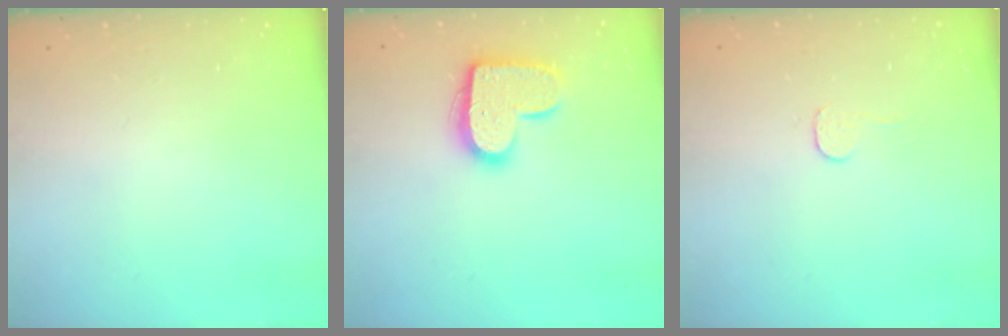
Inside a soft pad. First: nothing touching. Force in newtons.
{"total": 15.0, "press": 15.0, "slide": 0.7}
{"total": 3.0, "press": 3.0, "slide": 0.3}